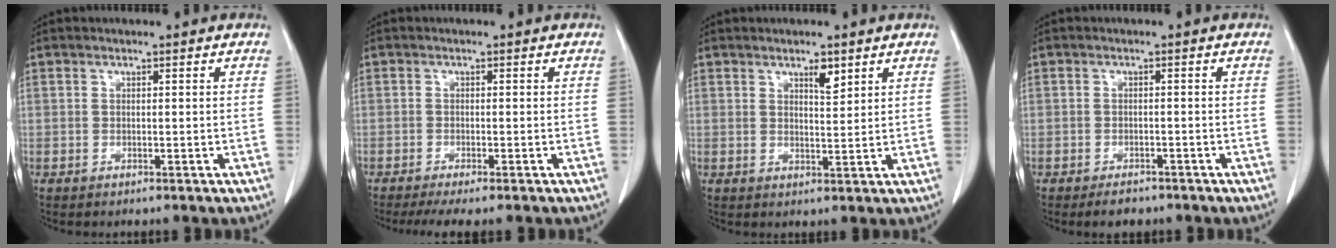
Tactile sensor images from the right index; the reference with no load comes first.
{"total": 5.1, "force": [-4.1, 0.3, 3.0], "torque": [-0.042, -0.011, -0.062]}
{"total": 2.8, "force": [1.9, 0.7, 1.9], "torque": [-0.034, -0.004, 0.033]}
{"total": 2.8, "force": [-2.2, 1.4, 1.1], "torque": [-0.018, 0.000, -0.025]}